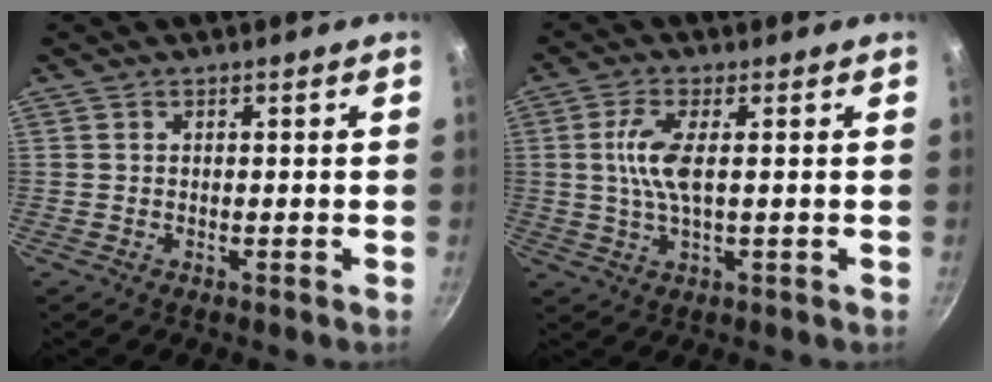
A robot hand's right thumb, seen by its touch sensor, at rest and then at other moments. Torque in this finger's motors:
{"motor_torque": [0.63, 0.40, 0.88, -0.30, 0.12]}